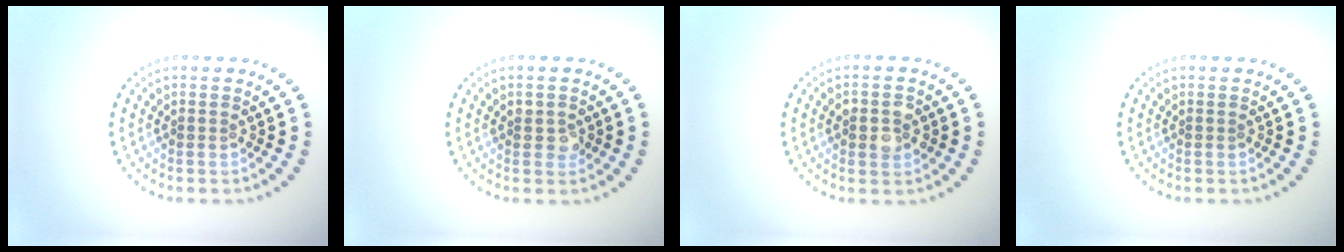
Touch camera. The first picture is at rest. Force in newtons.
{"total": 1.5, "press": 1.5, "slide": 0.4}
{"total": 2.7, "press": 2.7, "slide": 0.3}
{"total": 0.0}